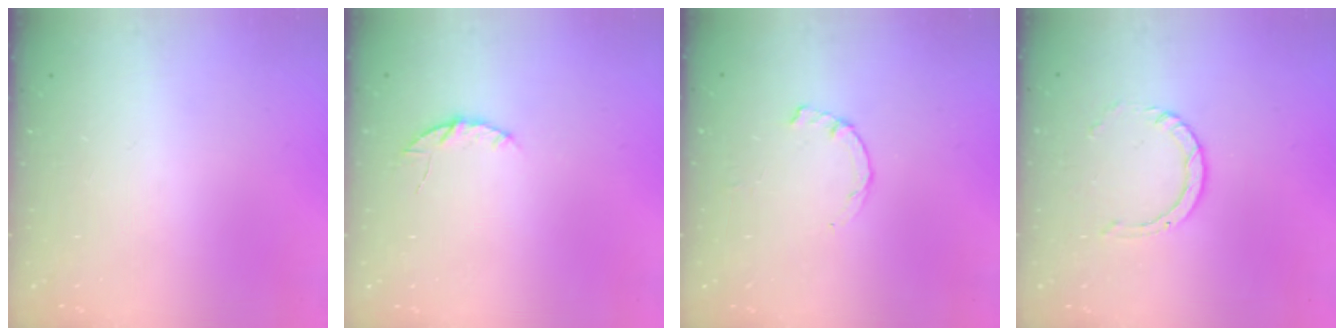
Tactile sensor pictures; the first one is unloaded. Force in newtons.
{"total": 4.2, "press": 4.2, "slide": 0.5}
{"total": 1.2, "press": 1.1, "slide": 0.3}
{"total": 4.1, "press": 4.1, "slide": 0.4}